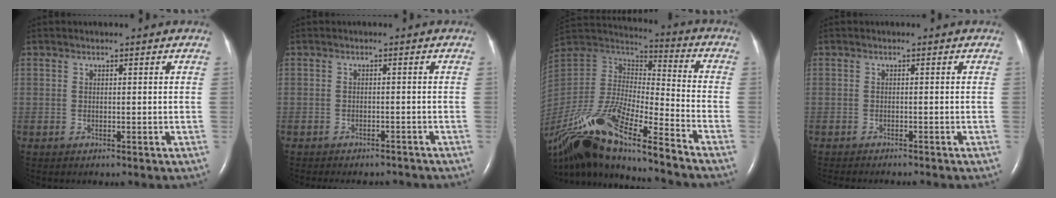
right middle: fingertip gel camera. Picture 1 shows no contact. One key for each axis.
{"total": 6.7, "fx": -6.0, "fy": 2.2, "fz": 1.8, "tx": -0.021, "ty": -0.001, "tz": -0.071}
{"total": 23.9, "fx": -16.5, "fy": 3.9, "fz": 16.9, "tx": -0.344, "ty": -0.032, "tz": -0.304}
{"total": 5.6, "fx": -5.1, "fy": 0.7, "fz": 2.3, "tx": -0.023, "ty": -0.008, "tz": -0.071}